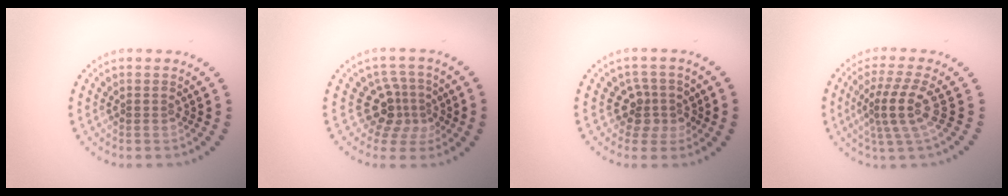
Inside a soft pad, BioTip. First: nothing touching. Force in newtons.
{"total": 3.5, "press": 2.4, "slide": 2.5}
{"total": 2.7, "press": 2.0, "slide": 1.8}
{"total": 3.7, "press": 2.7, "slide": 2.4}